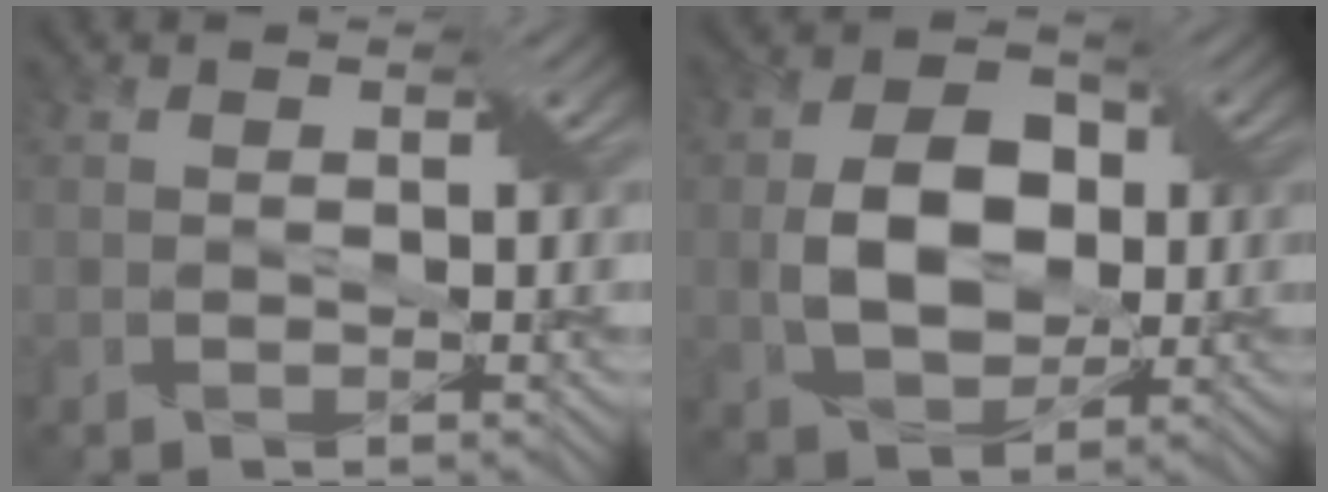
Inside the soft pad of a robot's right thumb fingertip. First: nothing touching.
{"total": 8.3, "force": [-0.1, 5.8, 5.9], "torque": [-0.117, 0.004, -0.002]}